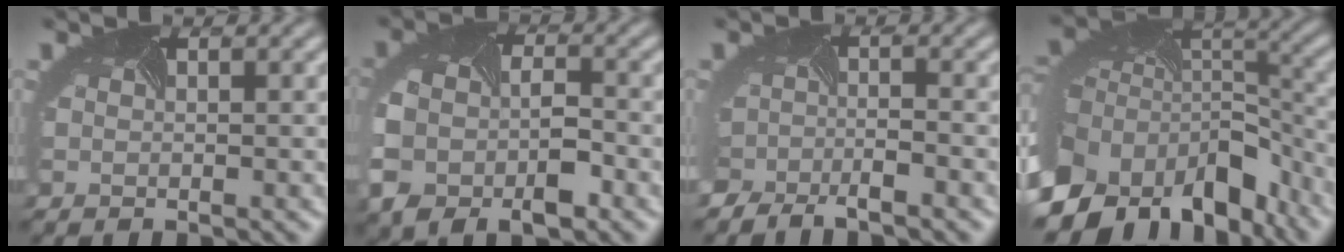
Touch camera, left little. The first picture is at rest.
{"total": 7.9, "force": [-3.3, 5.0, 5.2], "torque": [-0.114, -0.026, -0.050]}
{"total": 3.2, "force": [-2.7, 1.1, 1.3], "torque": [-0.017, -0.023, -0.045]}
{"total": 18.2, "force": [-9.4, 11.1, 10.9], "torque": [-0.242, -0.045, -0.114]}